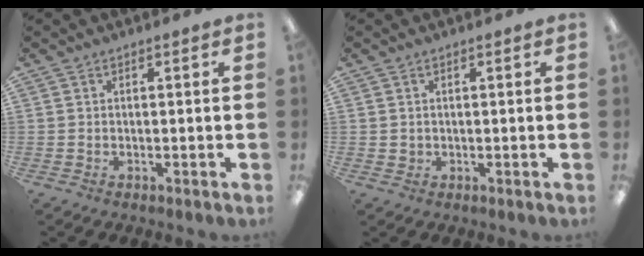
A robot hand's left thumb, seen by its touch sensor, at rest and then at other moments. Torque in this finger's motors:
{"motor_torque": [-0.24, 0.18, 0.02, -0.02, -0.01]}